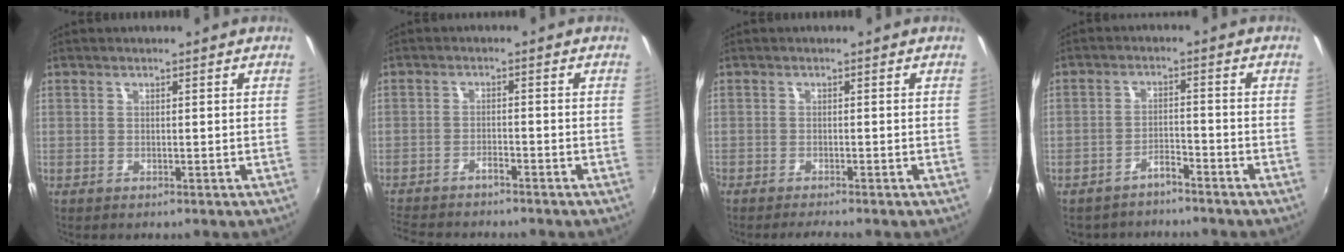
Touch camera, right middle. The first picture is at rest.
{"total": 6.9, "force": [-6.3, 1.2, 2.4], "torque": [-0.069, -0.013, -0.108]}
{"total": 2.5, "force": [-2.3, -0.2, 0.9], "torque": [-0.026, -0.011, -0.042]}
{"total": 3.8, "force": [-3.4, 1.3, 1.2], "torque": [-0.036, 0.004, -0.054]}